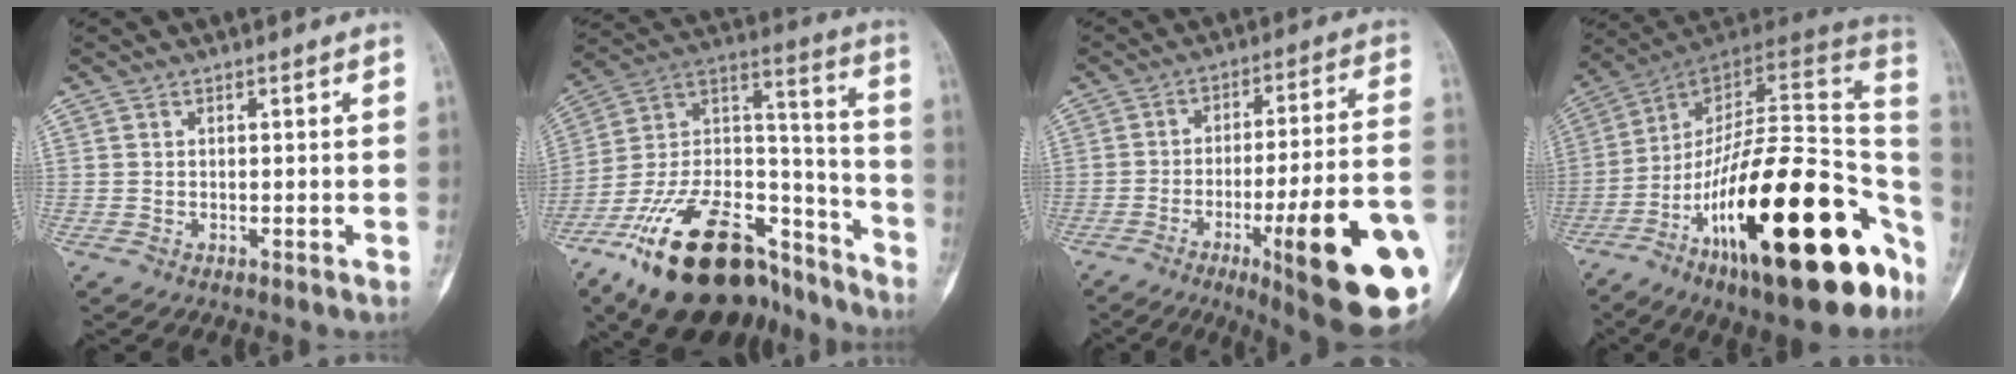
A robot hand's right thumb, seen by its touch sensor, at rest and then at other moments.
{"total": 30.3, "force": [-20.7, 14.3, 17.0], "torque": [-0.275, 0.094, -0.349]}
{"total": 24.4, "force": [-8.3, 4.3, 22.6], "torque": [-0.263, 0.013, -0.110]}
{"total": 33.2, "force": [-12.6, 11.4, 28.5], "torque": [-0.344, 0.064, -0.201]}